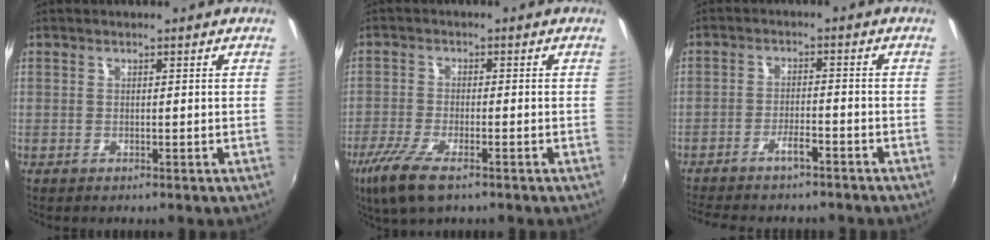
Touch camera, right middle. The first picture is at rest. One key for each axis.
{"total": 8.7, "fx": -5.5, "fy": 2.5, "fz": 6.2, "tx": -0.149, "ty": -0.031, "tz": -0.104}
{"total": 7.3, "fx": -6.2, "fy": 1.6, "fz": 3.4, "tx": -0.085, "ty": -0.002, "tz": -0.100}